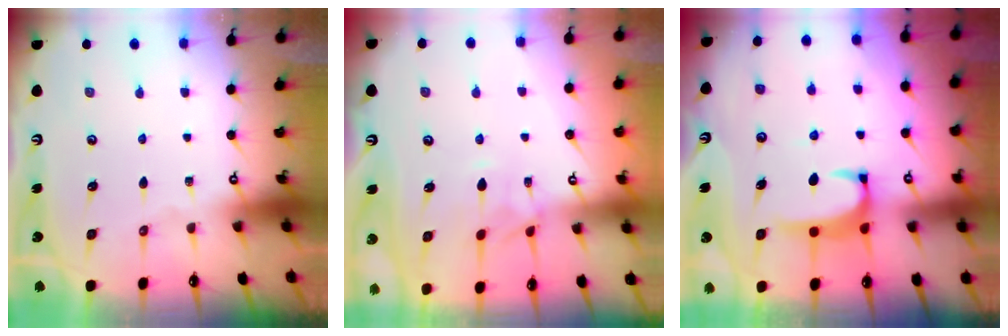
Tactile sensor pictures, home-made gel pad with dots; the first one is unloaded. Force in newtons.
{"total": 1.0, "press": 0.4, "slide": 0.9}
{"total": 1.9, "press": 1.9, "slide": 0.3}